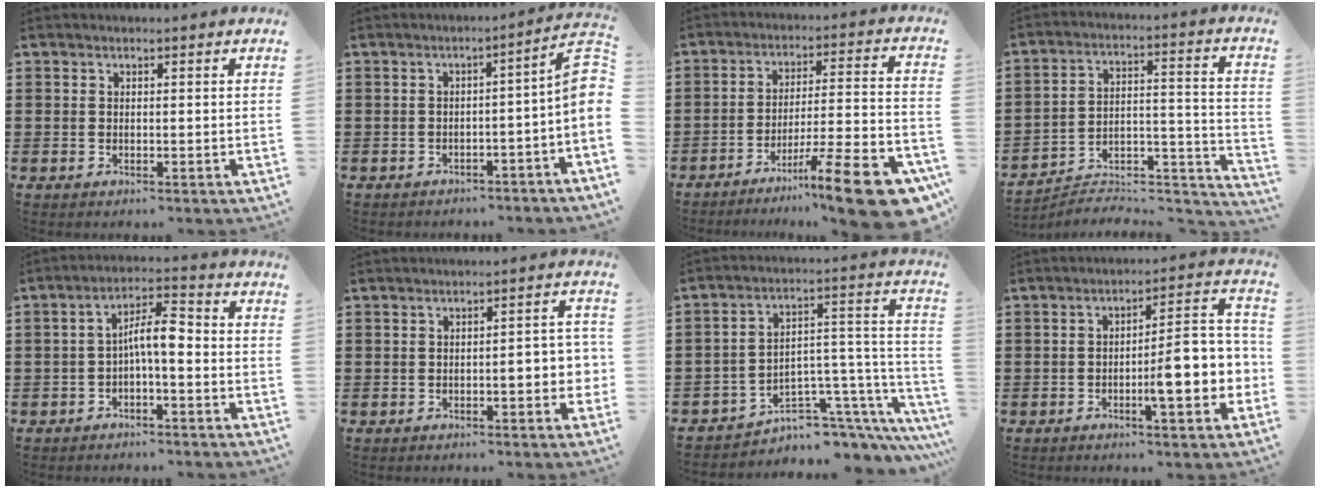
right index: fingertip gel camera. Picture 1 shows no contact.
{"total": 4.3, "force": [-1.6, 0.5, 3.9], "torque": [-0.062, -0.010, -0.037]}
{"total": 14.1, "force": [-9.8, 0.8, 10.1], "torque": [-0.133, 0.030, -0.171]}
{"total": 5.6, "force": [-5.3, 1.4, 1.3], "torque": [-0.017, 0.003, -0.107]}
{"total": 6.1, "force": [-0.8, 1.9, 5.8], "torque": [-0.115, 0.013, -0.020]}
{"total": 4.6, "force": [-1.0, 1.3, 4.3], "torque": [-0.055, 0.000, -0.021]}
{"total": 6.6, "force": [-4.8, 3.6, 2.6], "torque": [-0.045, 0.001, -0.084]}
{"total": 9.8, "force": [-2.7, 2.2, 9.1], "torque": [-0.117, -0.019, -0.051]}